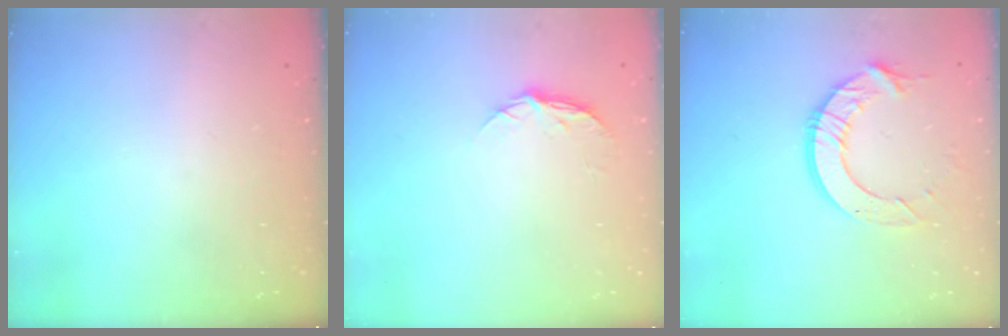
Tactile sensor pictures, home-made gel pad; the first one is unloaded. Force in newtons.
{"total": 6.7, "press": 6.7, "slide": 0.8}
{"total": 11.2, "press": 11.1, "slide": 1.3}